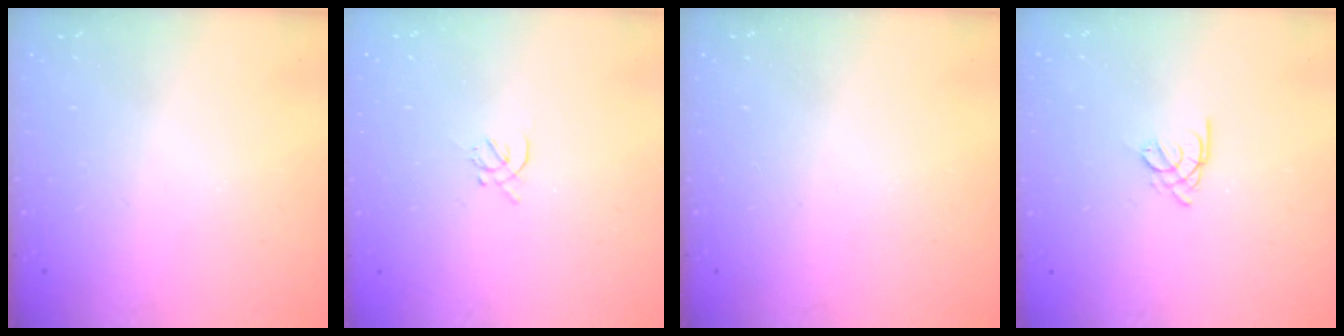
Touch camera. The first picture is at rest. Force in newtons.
{"total": 1.4, "press": 1.3, "slide": 0.5}
{"total": 0.0}
{"total": 2.7, "press": 2.6, "slide": 0.5}